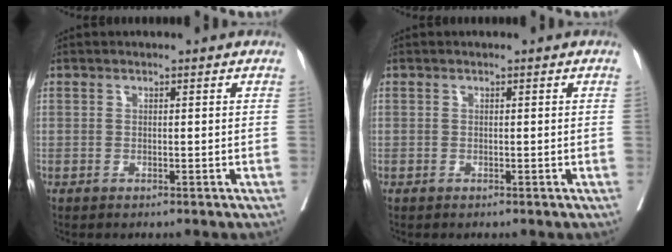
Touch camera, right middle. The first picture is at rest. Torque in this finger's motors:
{"motor_torque": [0.38, -0.71, -0.10, -0.21]}